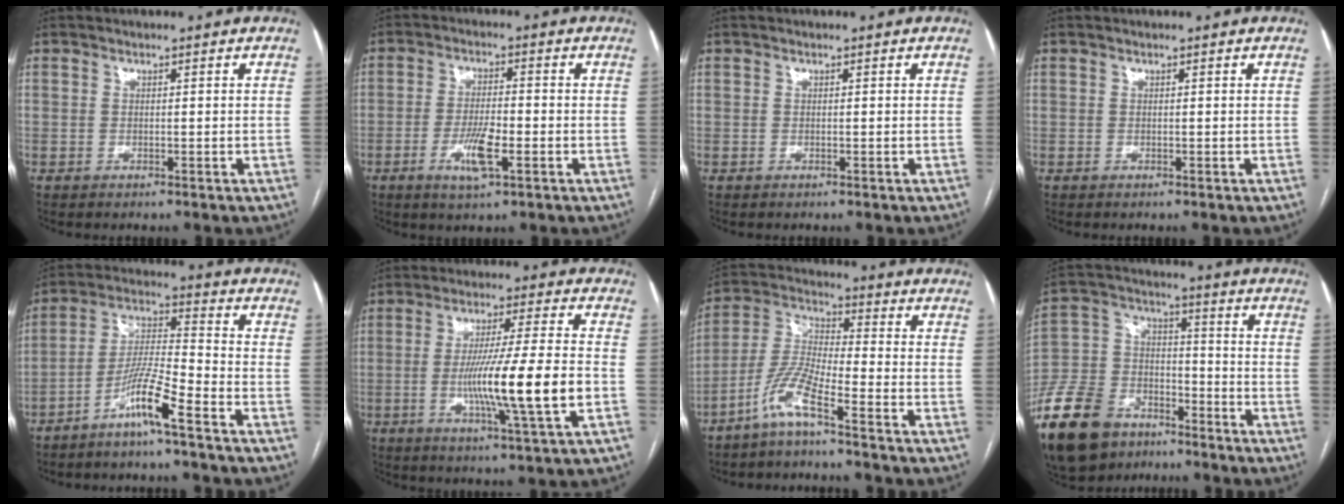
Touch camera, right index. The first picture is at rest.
{"total": 6.3, "force": [-2.4, 1.1, 5.7], "torque": [-0.112, -0.008, -0.041]}
{"total": 0.0}
{"total": 0.0}
{"total": 8.5, "force": [-5.4, -0.3, 6.6], "torque": [-0.135, -0.003, -0.109]}
{"total": 14.2, "force": [-2.9, -0.7, 13.9], "torque": [-0.249, -0.013, -0.054]}
{"total": 7.7, "force": [-5.2, 0.2, 5.7], "torque": [-0.132, -0.009, -0.113]}
{"total": 20.9, "force": [-14.5, 11.4, 9.9], "torque": [-0.267, -0.003, -0.262]}